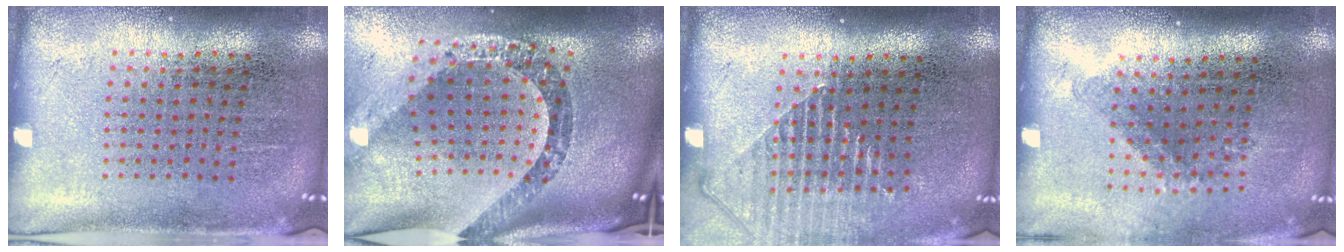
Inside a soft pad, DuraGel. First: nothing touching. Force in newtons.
{"total": 3.4, "press": 2.4, "slide": 2.4}
{"total": 1.4, "press": 1.3, "slide": 0.5}
{"total": 1.3, "press": 0.8, "slide": 0.9}